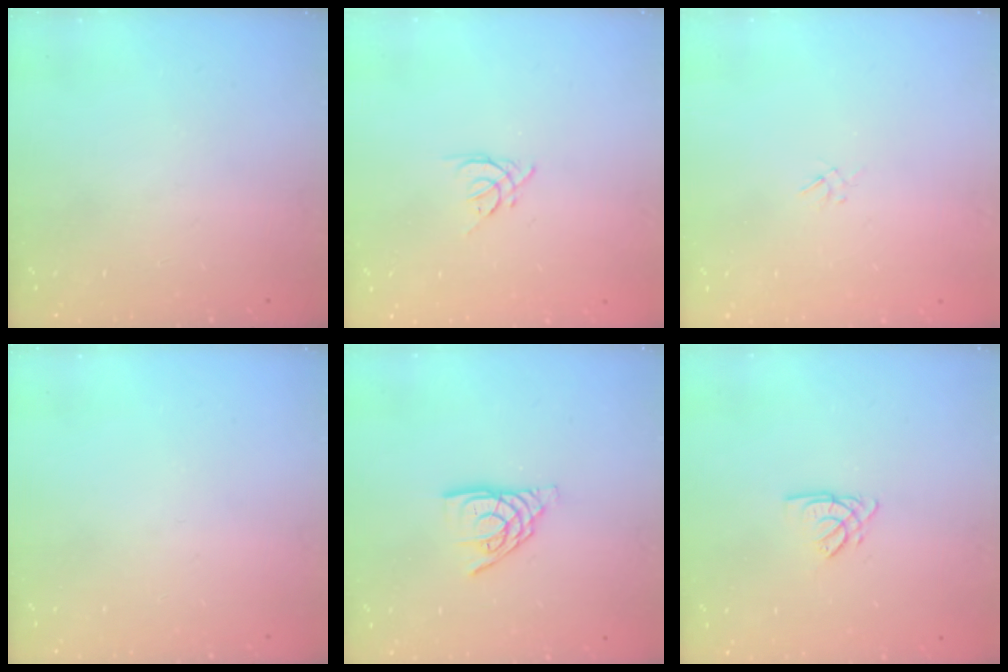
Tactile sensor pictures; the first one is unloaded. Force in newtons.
{"total": 3.4, "press": 3.3, "slide": 0.7}
{"total": 1.0, "press": 0.9, "slide": 0.4}
{"total": 0.0}
{"total": 9.8, "press": 9.8, "slide": 0.9}
{"total": 2.7, "press": 2.7, "slide": 0.3}